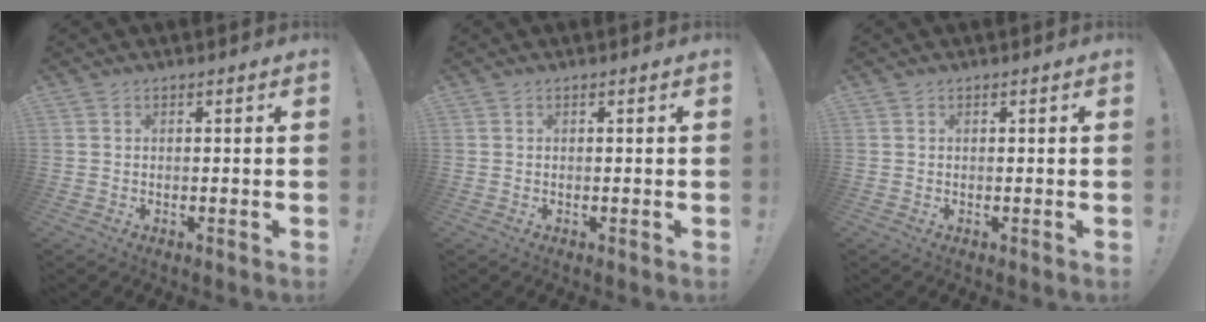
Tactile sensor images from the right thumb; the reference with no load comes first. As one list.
[{"total": 0.0}, {"total": 0.0}]